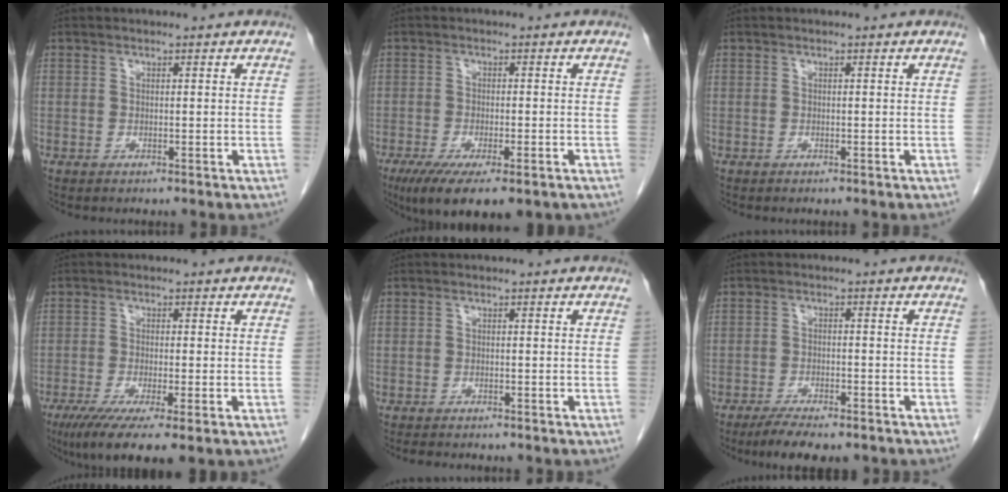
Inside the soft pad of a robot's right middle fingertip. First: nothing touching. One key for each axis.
{"total": 11.0, "fx": -7.1, "fy": 3.1, "fz": 7.8, "tx": -0.116, "ty": -0.021, "tz": -0.105}
{"total": 0.0}
{"total": 8.8, "fx": -5.2, "fy": 1.2, "fz": 7.0, "tx": -0.108, "ty": -0.023, "tz": -0.083}
{"total": 2.8, "fx": -2.5, "fy": 0.6, "fz": 1.2, "tx": -0.021, "ty": -0.006, "tz": -0.031}
{"total": 7.1, "fx": -5.8, "fy": 1.5, "fz": 3.8, "tx": -0.059, "ty": -0.012, "tz": -0.089}